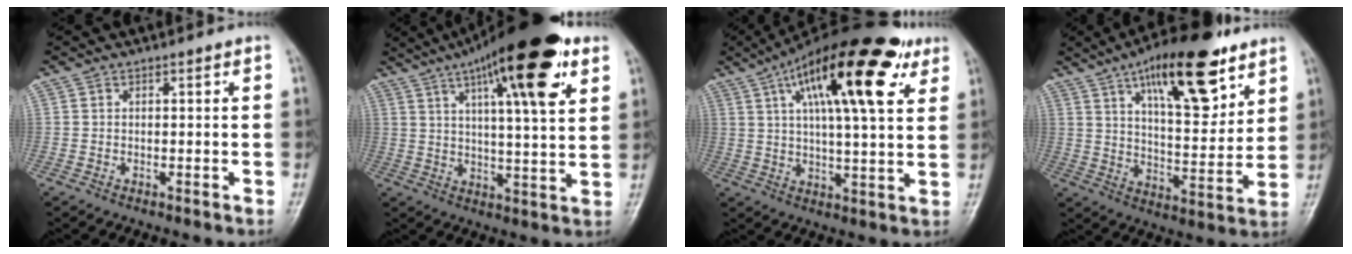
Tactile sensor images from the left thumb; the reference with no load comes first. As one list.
[{"total": 21.0, "force": [10.5, 5.1, 17.4], "torque": [-0.252, -0.016, 0.158]}, {"total": 23.0, "force": [10.8, 7.1, 19.1], "torque": [-0.286, -0.001, 0.166]}, {"total": 20.3, "force": [11.3, 7.6, 15.0], "torque": [-0.197, -0.049, 0.181]}]